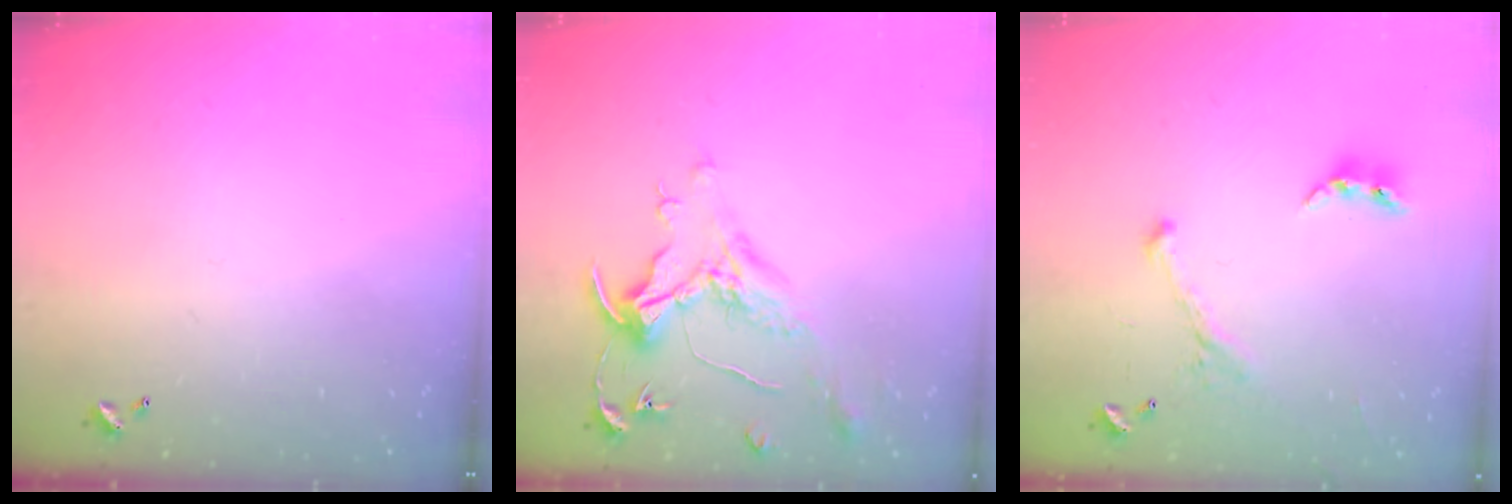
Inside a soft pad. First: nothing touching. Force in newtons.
{"total": 1.6, "press": 1.4, "slide": 0.7}
{"total": 1.0, "press": 0.7, "slide": 0.7}